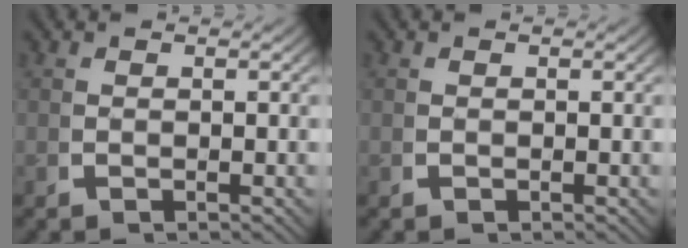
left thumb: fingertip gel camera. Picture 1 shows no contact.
{"total": 0.0}